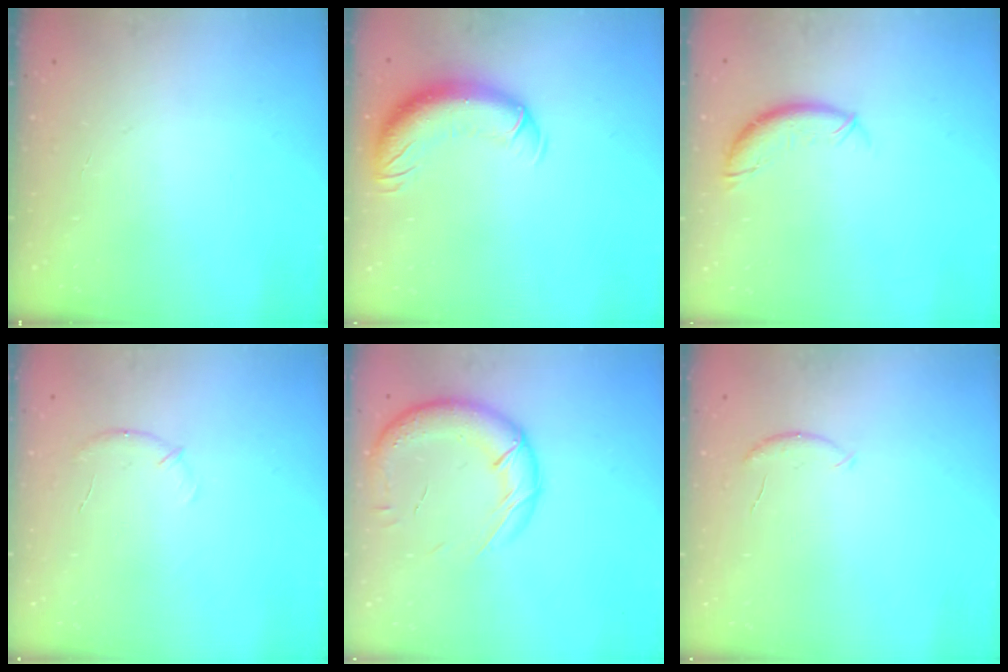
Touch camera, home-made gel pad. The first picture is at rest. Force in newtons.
{"total": 13.5, "press": 13.2, "slide": 2.9}
{"total": 8.2, "press": 8.2, "slide": 0.7}
{"total": 6.9, "press": 6.7, "slide": 1.8}
{"total": 19.3, "press": 18.8, "slide": 4.3}
{"total": 6.2, "press": 6.1, "slide": 0.9}